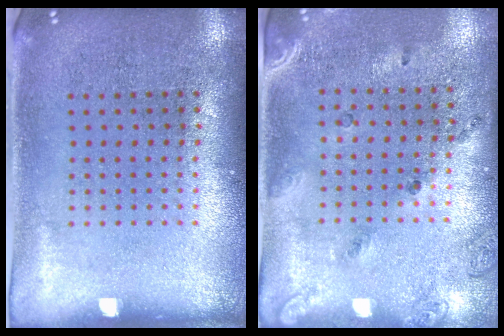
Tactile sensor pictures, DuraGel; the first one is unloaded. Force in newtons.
{"total": 1.5, "press": 1.1, "slide": 1.0}